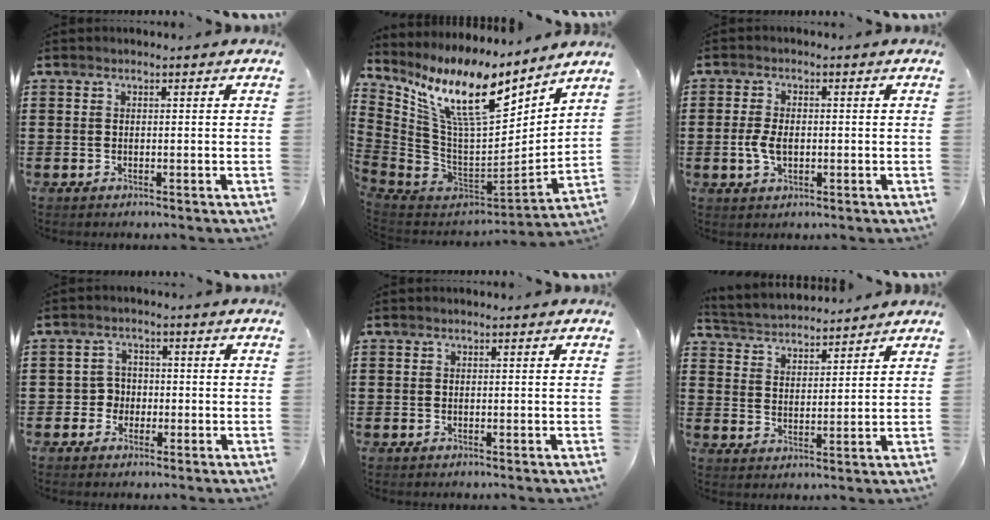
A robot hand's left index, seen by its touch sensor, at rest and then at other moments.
{"total": 15.1, "force": [8.8, 4.1, 11.5], "torque": [-0.251, -0.053, 0.148]}
{"total": 4.1, "force": [-0.5, 2.4, 3.3], "torque": [-0.083, -0.002, -0.015]}
{"total": 2.9, "force": [-1.0, 2.6, 0.8], "torque": [-0.027, 0.004, -0.023]}
{"total": 0.0}
{"total": 3.5, "force": [3.4, 0.6, -0.2], "torque": [-0.015, -0.018, 0.059]}